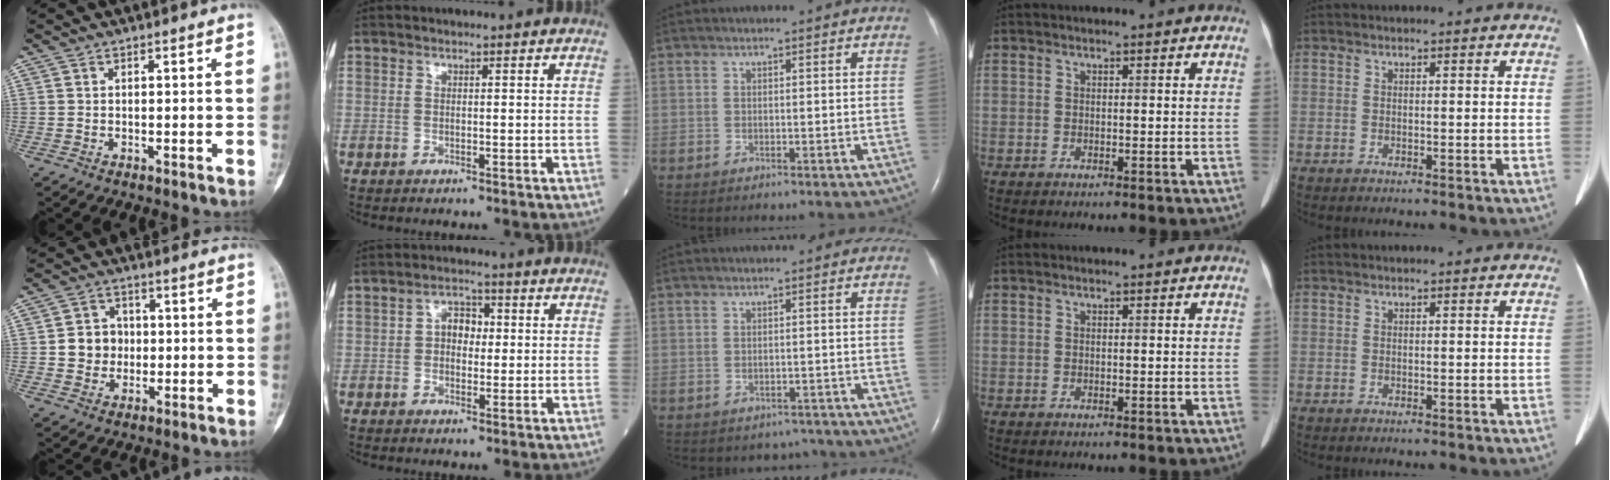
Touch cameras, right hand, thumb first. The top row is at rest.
{"thumb": {"total": 6.5, "force": [0.0, 6.0, 2.6], "torque": [-0.012, 0.008, -0.005]}, "index": {"total": 4.1, "force": [0.3, 2.7, 3.0], "torque": [-0.050, 0.017, 0.004]}, "middle": {"total": 3.5, "force": [-3.0, 1.8, -0.3], "torque": [0.007, 0.013, -0.036]}}